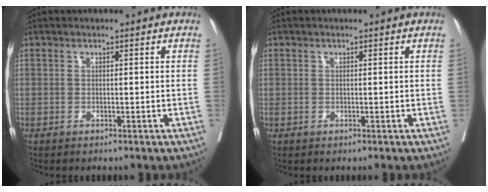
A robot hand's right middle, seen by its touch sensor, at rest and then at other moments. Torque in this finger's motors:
{"motor_torque": [0.21, 0.02, 0.05, 0.00]}